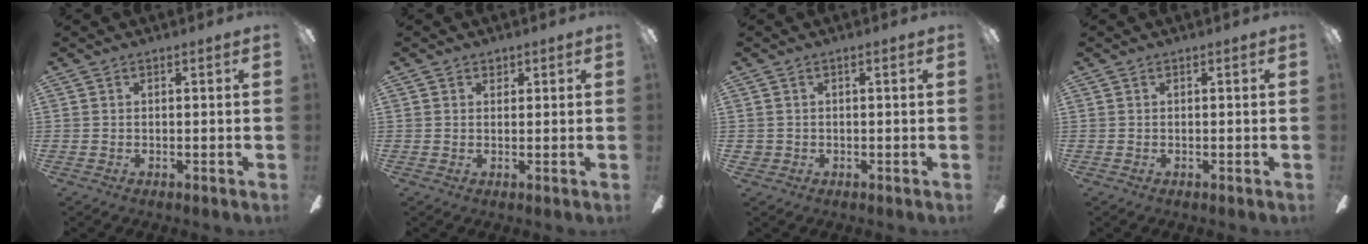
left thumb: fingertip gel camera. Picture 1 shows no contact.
{"total": 1.4, "force": [0.9, 1.0, 0.3], "torque": [0.010, -0.004, 0.013]}
{"total": 1.3, "force": [-0.1, 1.1, 0.5], "torque": [-0.010, 0.004, -0.004]}
{"total": 0.0}